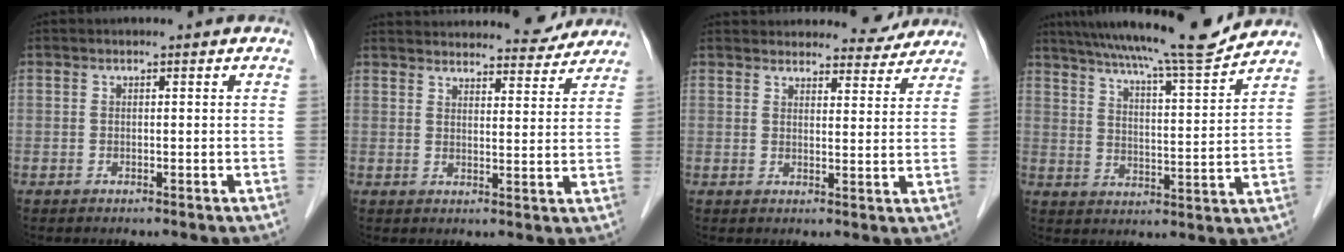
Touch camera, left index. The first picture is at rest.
{"total": 17.6, "force": [16.8, 3.7, 3.7], "torque": [-0.046, 0.015, 0.215]}
{"total": 12.3, "force": [11.6, 3.3, 1.9], "torque": [0.003, 0.007, 0.133]}
{"total": 15.3, "force": [13.7, -0.3, 6.7], "torque": [-0.111, -0.007, 0.199]}